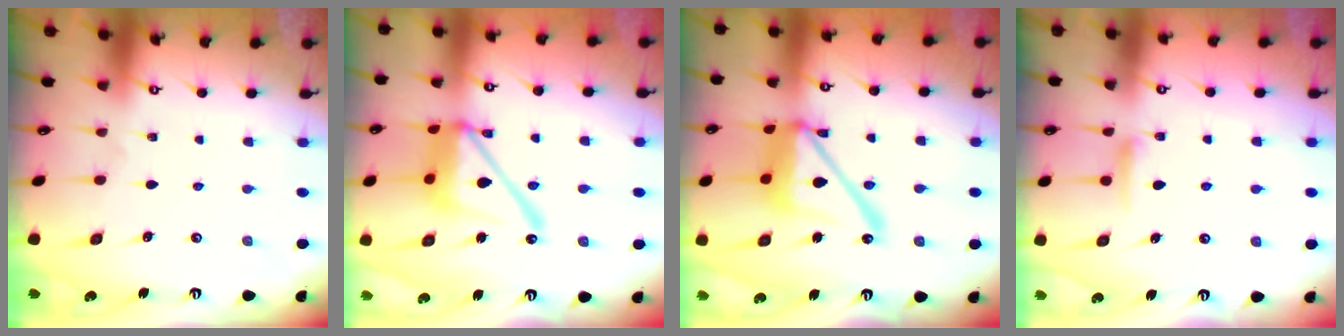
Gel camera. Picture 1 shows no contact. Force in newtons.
{"total": 16.8, "press": 16.8, "slide": 1.6}
{"total": 17.4, "press": 17.3, "slide": 1.7}
{"total": 7.2, "press": 7.1, "slide": 0.8}